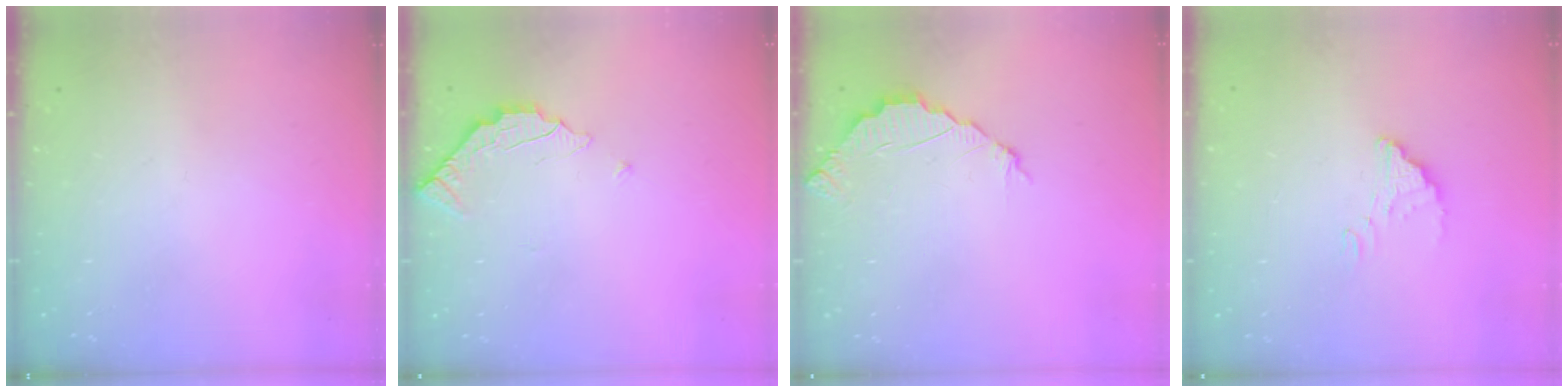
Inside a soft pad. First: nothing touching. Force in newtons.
{"total": 3.0, "press": 3.0, "slide": 0.3}
{"total": 2.2, "press": 2.2, "slide": 0.2}
{"total": 1.8, "press": 1.8, "slide": 0.0}